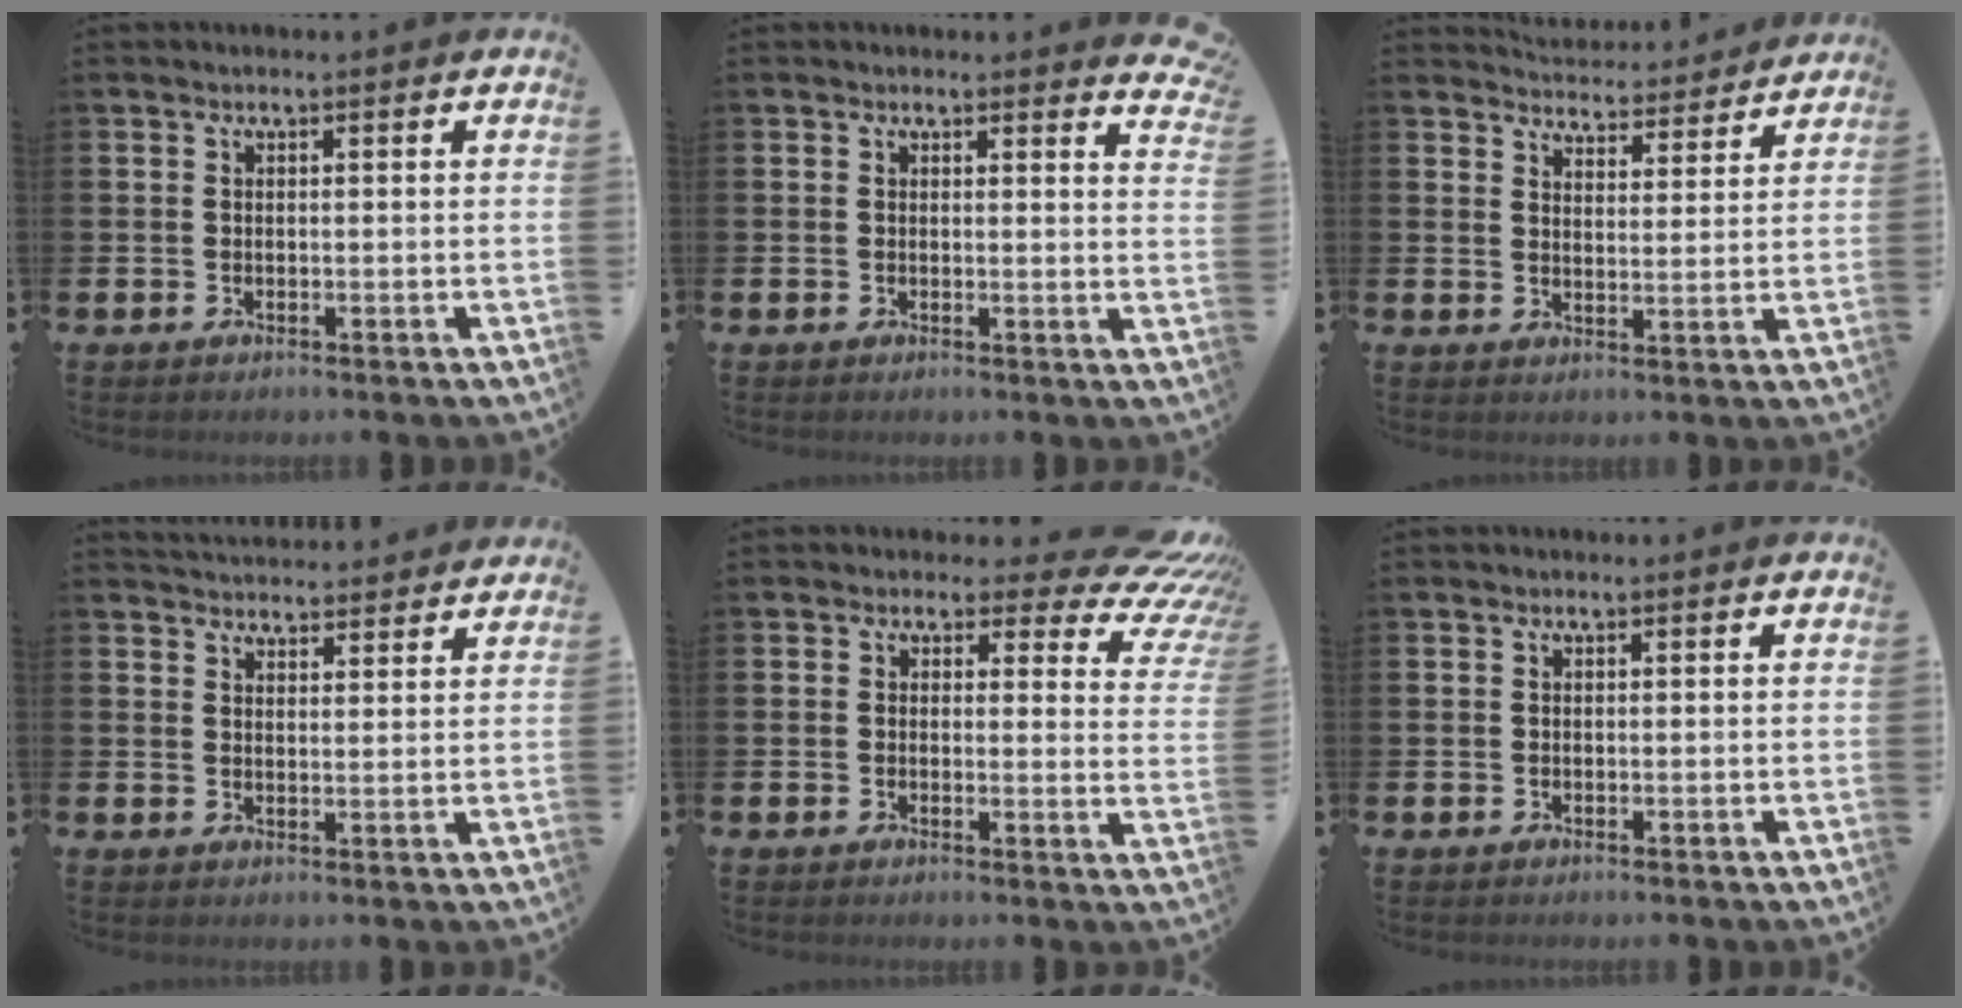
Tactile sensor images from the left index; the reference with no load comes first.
{"total": 2.1, "force": [2.0, 0.2, 0.1], "torque": [0.012, -0.017, 0.032]}
{"total": 4.6, "force": [4.6, 0.5, -0.1], "torque": [-0.014, -0.037, 0.080]}
{"total": 3.9, "force": [3.9, 0.6, -0.1], "torque": [-0.006, -0.022, 0.072]}
{"total": 3.7, "force": [2.4, 2.3, 1.7], "torque": [-0.024, -0.028, 0.031]}
{"total": 0.0}